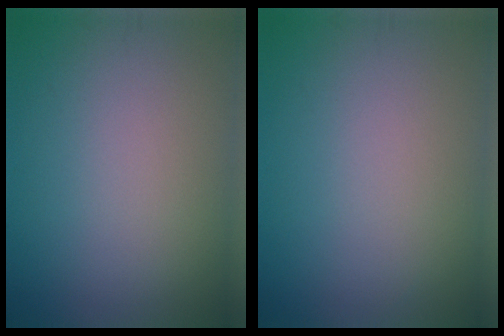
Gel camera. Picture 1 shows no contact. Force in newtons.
{"total": 0.0}